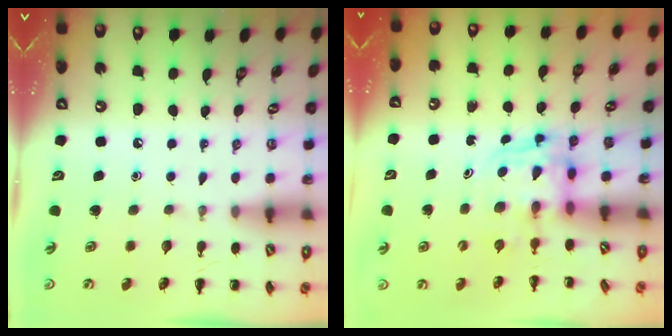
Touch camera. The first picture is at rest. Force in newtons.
{"total": 2.8, "press": 2.8, "slide": 0.2}